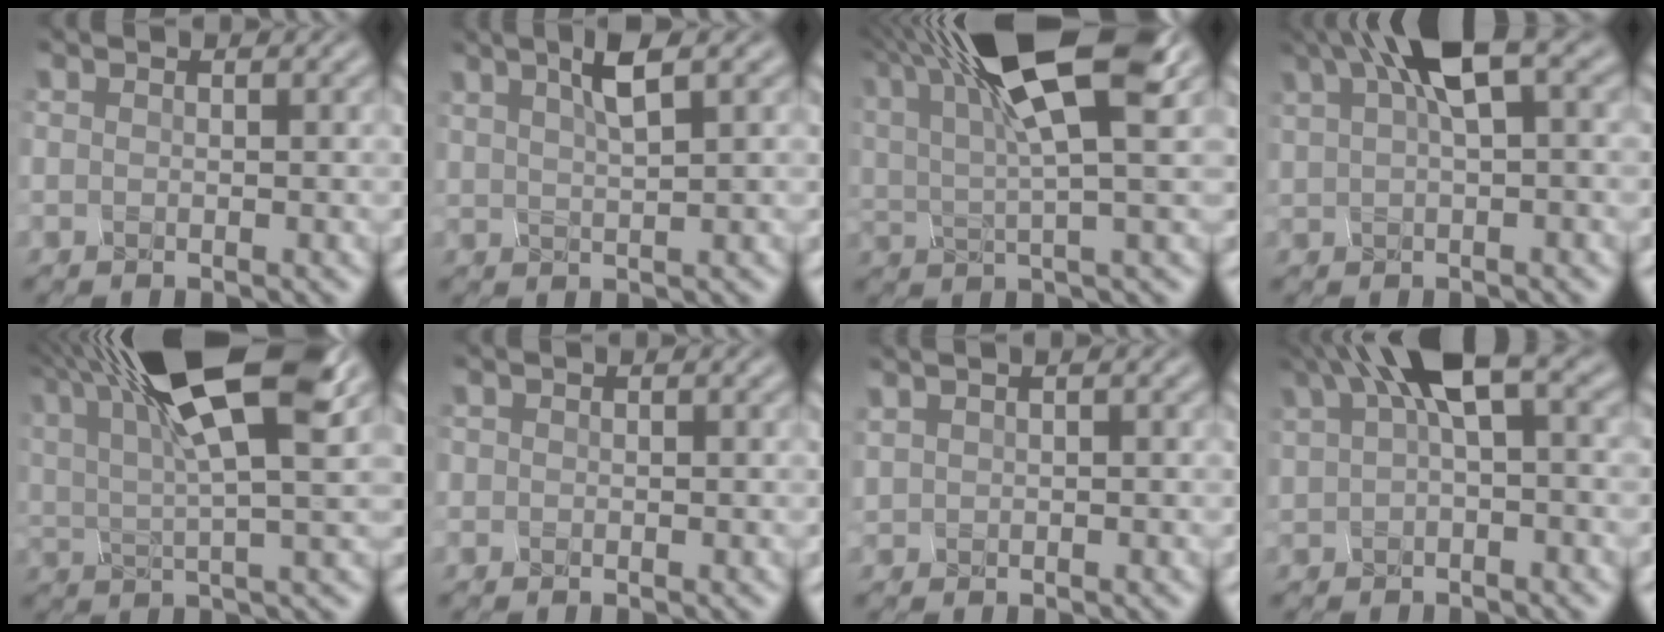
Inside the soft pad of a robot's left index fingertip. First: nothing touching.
{"total": 1.9, "force": [1.4, -0.3, 1.2], "torque": [-0.028, 0.005, 0.047]}
{"total": 10.4, "force": [5.4, 1.9, 8.8], "torque": [-0.159, 0.013, 0.107]}
{"total": 5.0, "force": [2.6, 0.7, 4.2], "torque": [-0.074, 0.015, 0.062]}
{"total": 11.7, "force": [6.2, 2.3, 9.6], "torque": [-0.170, 0.013, 0.120]}
{"total": 0.9, "force": [-0.2, -0.5, -0.7], "torque": [0.004, -0.006, 0.012]}
{"total": 1.2, "force": [1.2, 0.2, 0.2], "torque": [-0.001, 0.005, 0.018]}
{"total": 5.2, "force": [2.2, 1.1, 4.6], "torque": [-0.083, 0.020, 0.053]}